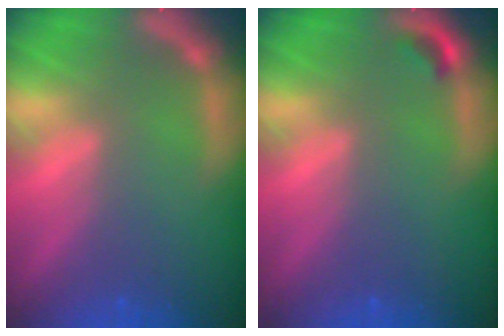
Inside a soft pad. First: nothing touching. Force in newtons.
{"total": 0.9}